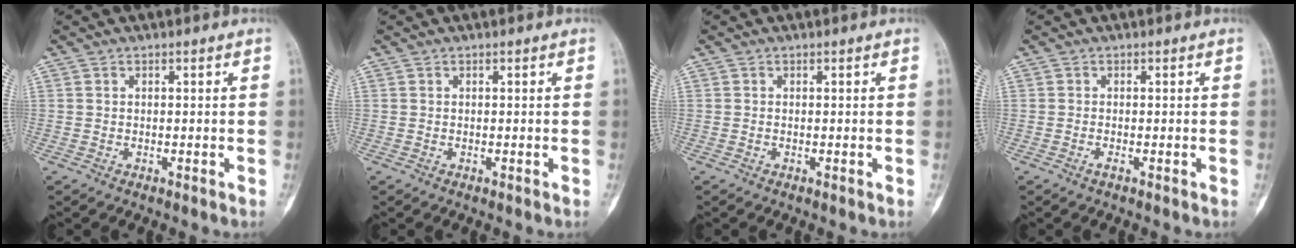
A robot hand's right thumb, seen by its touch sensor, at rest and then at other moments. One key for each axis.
{"total": 0.0}
{"total": 0.0}
{"total": 0.6, "fx": -0.3, "fy": 0.0, "fz": 0.5, "tx": -0.011, "ty": -0.001, "tz": -0.007}